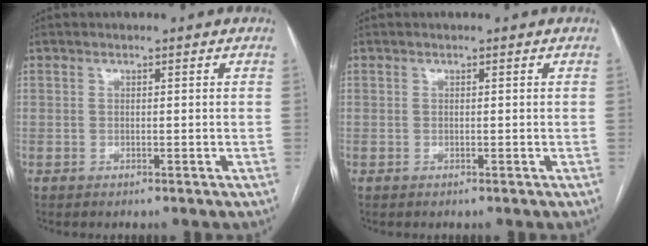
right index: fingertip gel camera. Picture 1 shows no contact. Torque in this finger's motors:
{"motor_torque": [0.00, 0.00, 0.00, 0.00]}